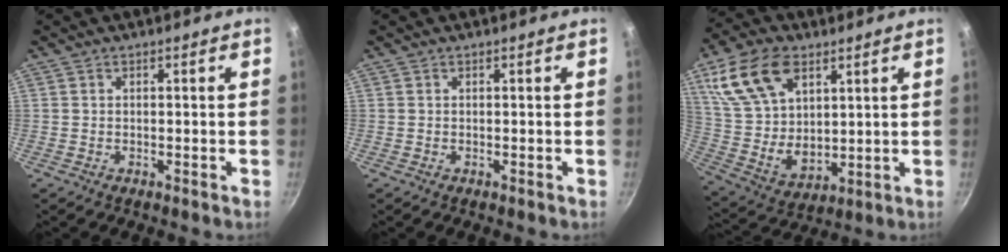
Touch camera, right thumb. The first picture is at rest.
{"total": 0.0}
{"total": 17.7, "force": [8.2, 10.6, 11.5], "torque": [-0.197, -0.029, 0.167]}